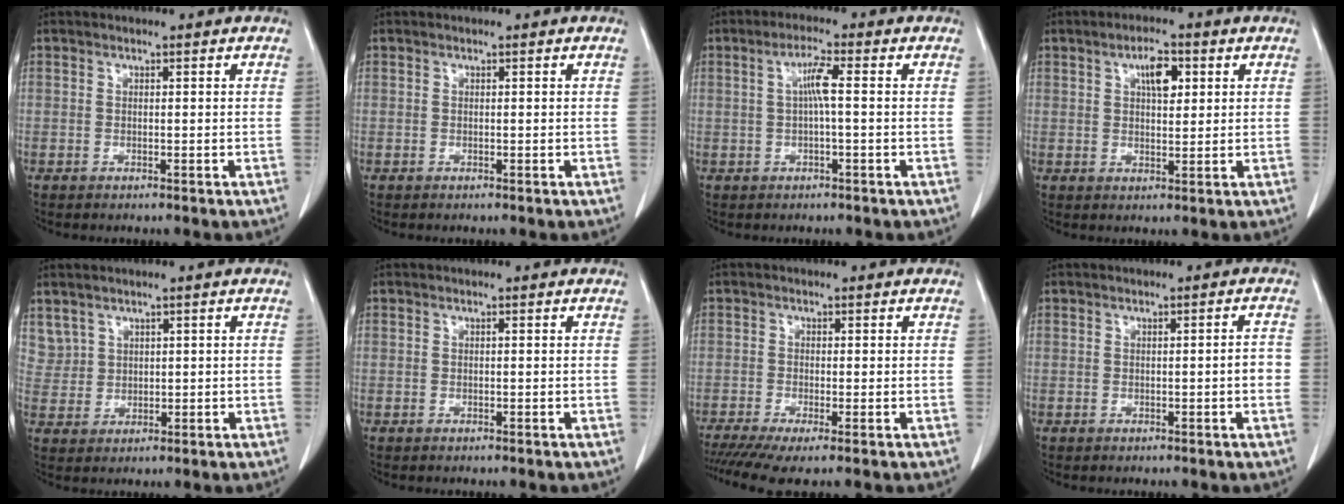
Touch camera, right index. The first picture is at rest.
{"total": 0.0}
{"total": 3.6, "force": [0.3, 0.2, 3.5], "torque": [-0.068, 0.007, 0.006]}
{"total": 4.6, "force": [1.8, 1.7, 3.8], "torque": [-0.063, 0.004, 0.028]}
{"total": 3.7, "force": [2.4, 2.9, 0.2], "torque": [0.000, 0.006, 0.055]}
{"total": 0.0}
{"total": 6.4, "force": [-4.4, 0.7, 4.6], "torque": [-0.076, -0.016, -0.079]}
{"total": 2.1, "force": [-0.4, 0.2, 2.1], "torque": [-0.025, 0.001, -0.006]}